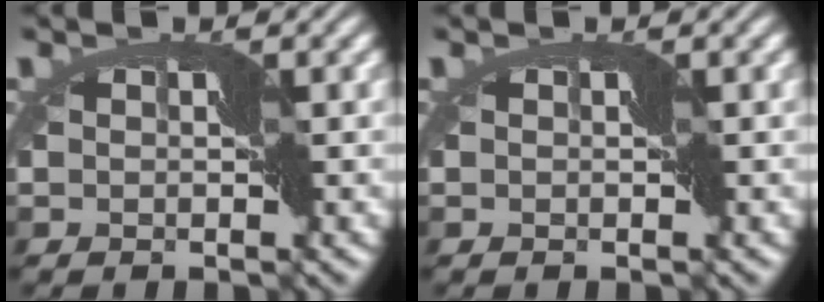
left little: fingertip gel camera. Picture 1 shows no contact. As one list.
[{"total": 0.0}]